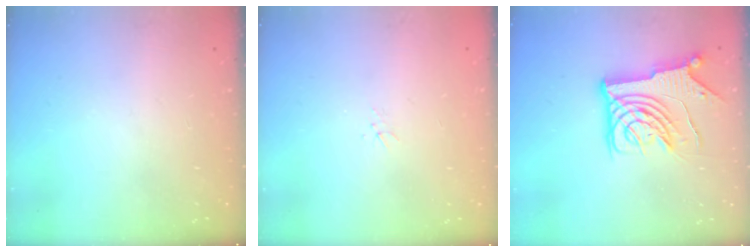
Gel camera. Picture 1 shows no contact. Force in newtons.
{"total": 1.5, "press": 1.5, "slide": 0.2}
{"total": 12.6, "press": 12.6, "slide": 1.4}